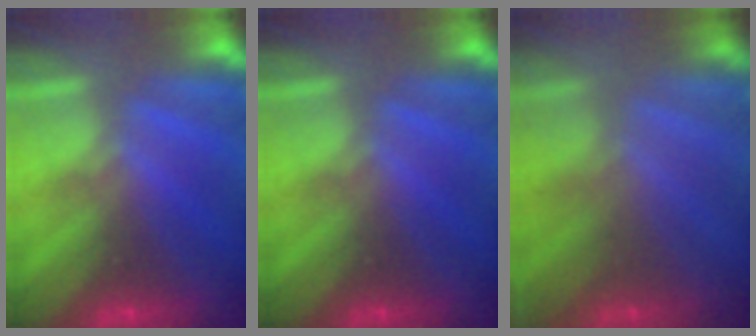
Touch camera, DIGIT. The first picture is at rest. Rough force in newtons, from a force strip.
{"total": 0.0}
{"total": 1.2}